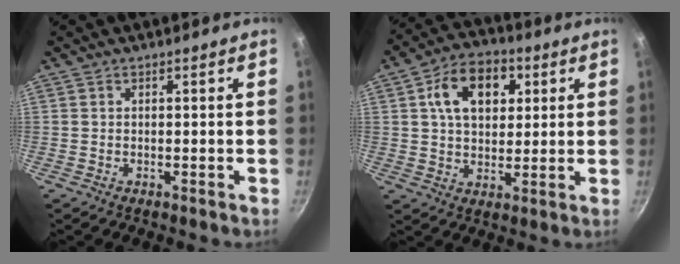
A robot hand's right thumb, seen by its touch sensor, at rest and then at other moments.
{"total": 12.7, "force": [4.0, 8.5, 8.5], "torque": [-0.106, 0.003, 0.055]}